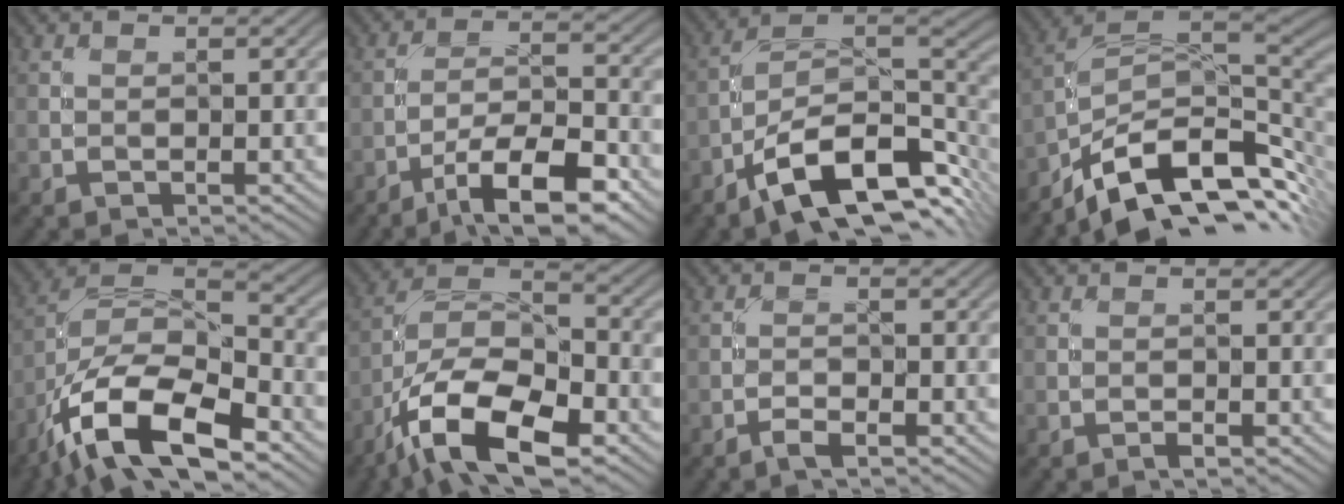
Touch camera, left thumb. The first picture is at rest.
{"total": 11.0, "force": [-7.0, 3.1, 7.9], "torque": [-0.135, 0.005, -0.122]}
{"total": 14.3, "force": [-7.6, 6.1, 10.5], "torque": [-0.174, -0.012, -0.140]}
{"total": 13.5, "force": [-6.2, 6.6, 10.0], "torque": [-0.187, -0.005, -0.106]}
{"total": 15.9, "force": [-9.7, 6.6, 10.8], "torque": [-0.227, -0.020, -0.184]}
{"total": 14.4, "force": [-8.2, 6.2, 10.1], "torque": [-0.206, -0.012, -0.168]}
{"total": 1.9, "force": [-1.4, 0.4, 1.1], "torque": [-0.026, 0.002, -0.032]}
{"total": 0.5, "force": [-0.4, 0.1, 0.3], "torque": [-0.007, 0.001, -0.009]}